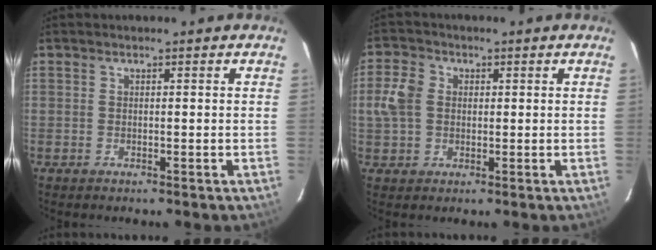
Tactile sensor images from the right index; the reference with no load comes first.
{"total": 4.6, "force": [-0.2, 3.5, 2.9], "torque": [-0.066, 0.011, -0.004]}